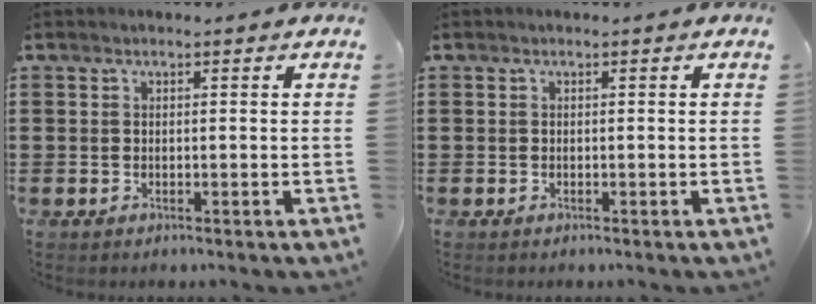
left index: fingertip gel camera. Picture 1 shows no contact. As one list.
[{"total": 0.0}]